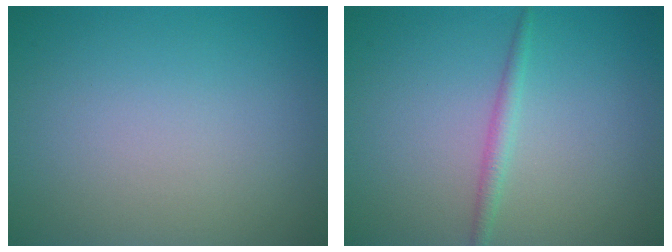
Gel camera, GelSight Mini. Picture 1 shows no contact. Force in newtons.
{"total": 1.4, "press": 1.4, "slide": 0.1}